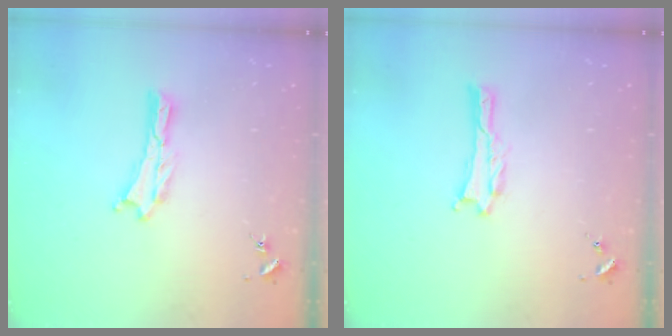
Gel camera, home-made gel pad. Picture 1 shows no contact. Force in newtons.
{"total": 0.6, "press": 0.6, "slide": 0.1}